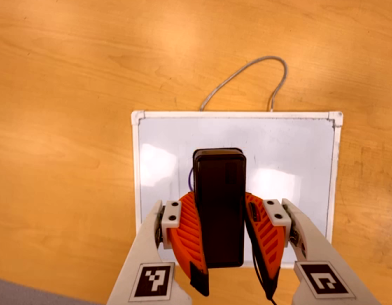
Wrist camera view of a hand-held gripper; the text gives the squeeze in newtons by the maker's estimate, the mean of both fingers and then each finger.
{"total": 8.1, "left": 6.9, "right": 9.3}